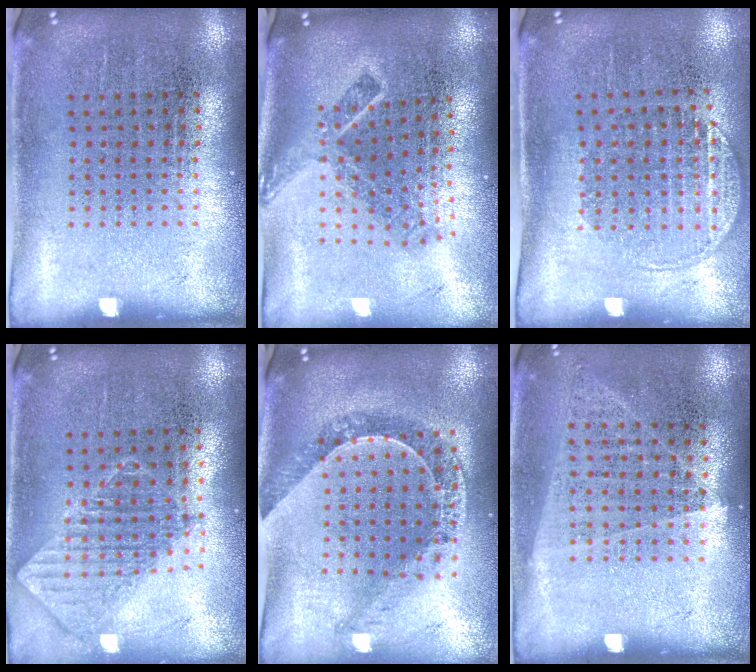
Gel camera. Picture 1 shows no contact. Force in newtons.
{"total": 2.1, "press": 1.4, "slide": 1.5}
{"total": 1.5, "press": 1.3, "slide": 0.8}
{"total": 1.0, "press": 1.0, "slide": 0.2}
{"total": 1.0, "press": 0.9, "slide": 0.2}
{"total": 1.0, "press": 0.9, "slide": 0.5}